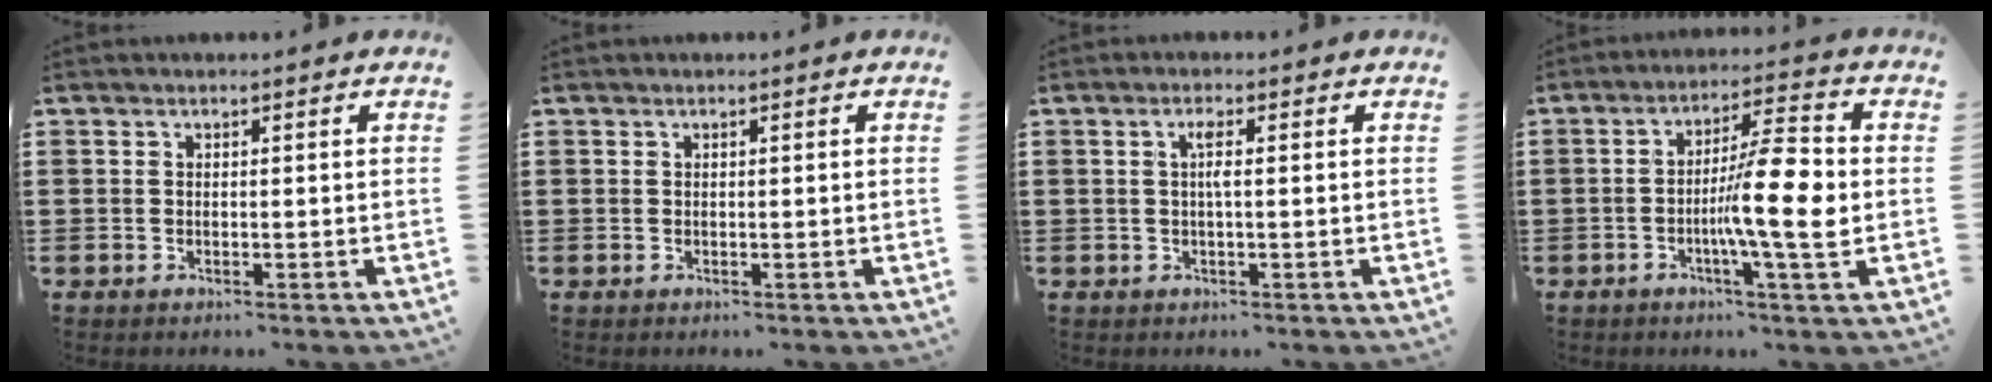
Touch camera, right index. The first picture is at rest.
{"total": 0.0}
{"total": 2.2, "force": [0.1, 0.2, 2.2], "torque": [-0.043, 0.000, -0.002]}
{"total": 10.0, "force": [-1.2, 1.1, 9.9], "torque": [-0.161, -0.003, -0.022]}